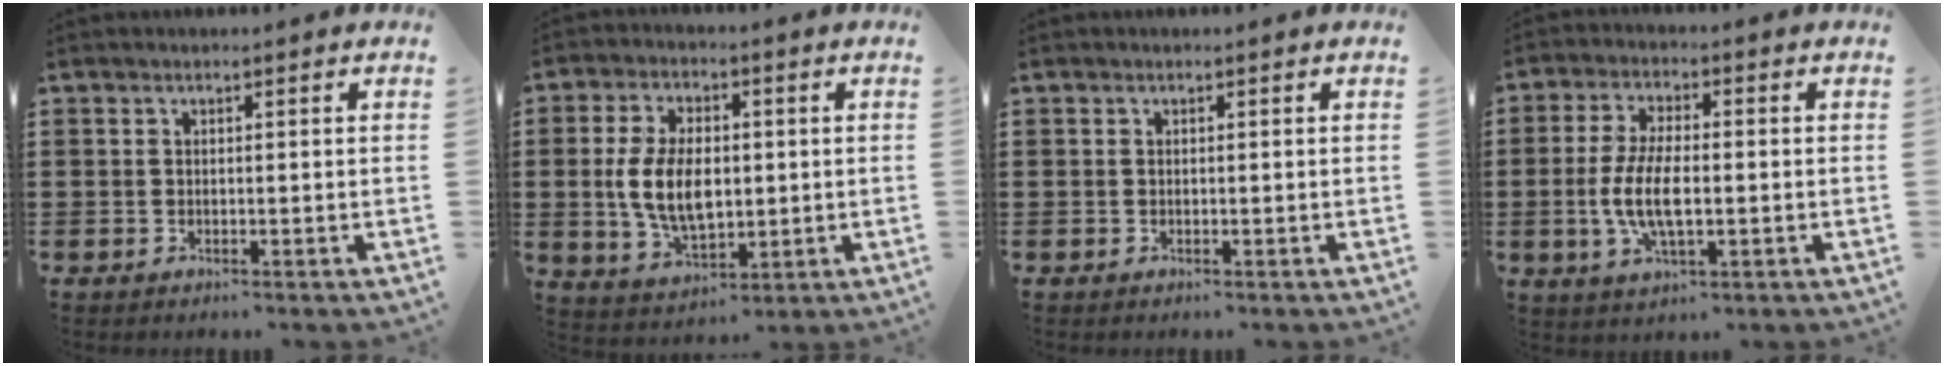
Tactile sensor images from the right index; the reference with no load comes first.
{"total": 9.1, "force": [0.0, 5.4, 7.4], "torque": [-0.157, 0.005, -0.004]}
{"total": 0.0}
{"total": 7.8, "force": [-1.1, 3.2, 7.0], "torque": [-0.157, -0.006, -0.027]}